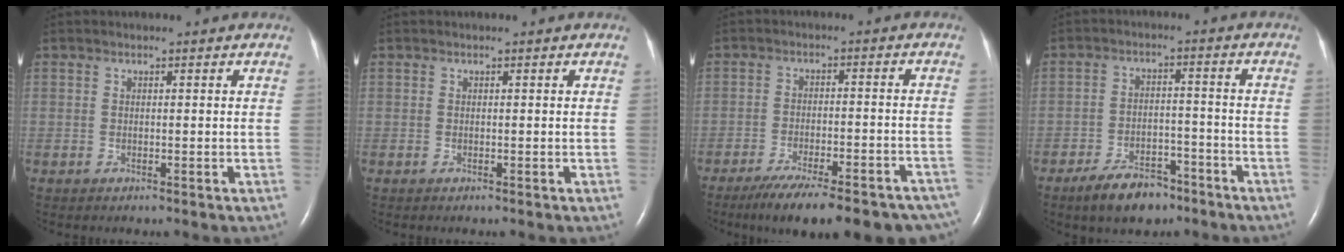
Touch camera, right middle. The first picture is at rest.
{"total": 0.0}
{"total": 21.4, "force": [-17.8, 4.7, 10.8], "torque": [-0.112, -0.009, -0.233]}
{"total": 7.7, "force": [-5.6, 3.4, 3.9], "torque": [-0.076, 0.001, -0.092]}